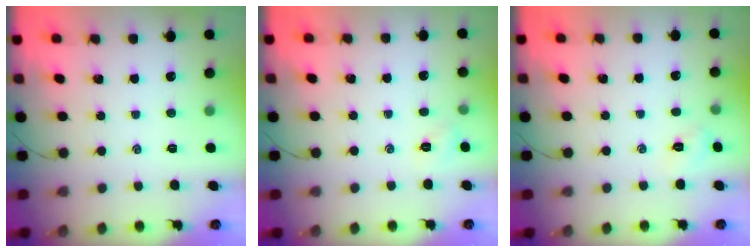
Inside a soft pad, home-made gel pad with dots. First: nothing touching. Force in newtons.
{"total": 2.1, "press": 2.1, "slide": 0.6}
{"total": 3.1, "press": 2.9, "slide": 1.0}